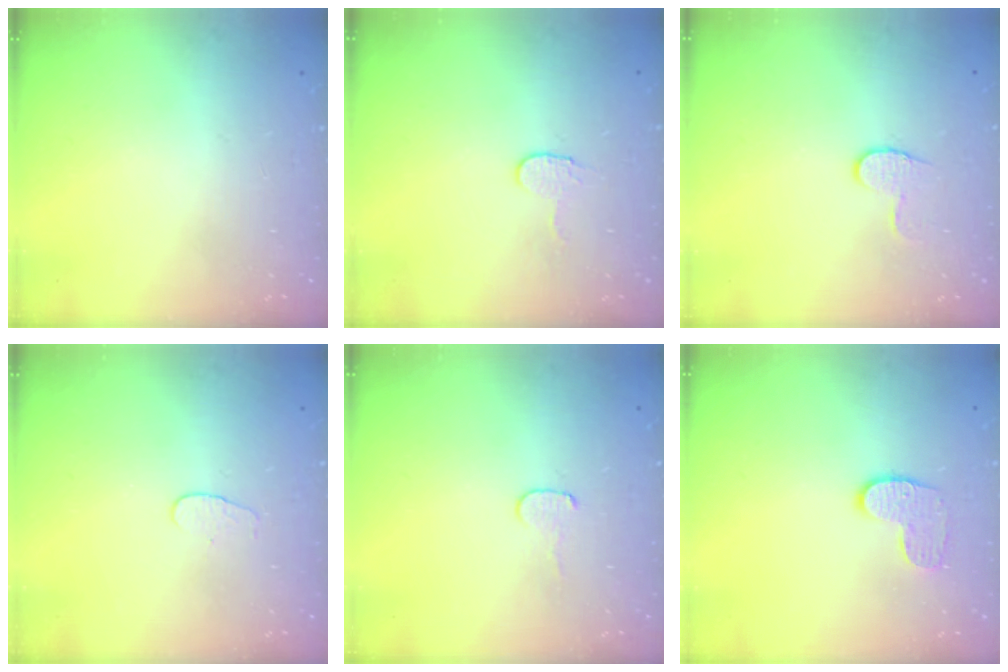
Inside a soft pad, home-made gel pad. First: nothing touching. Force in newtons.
{"total": 3.2, "press": 3.2, "slide": 0.3}
{"total": 6.3, "press": 6.3, "slide": 0.4}
{"total": 3.3, "press": 3.3, "slide": 0.3}
{"total": 4.1, "press": 4.1, "slide": 0.4}
{"total": 7.3, "press": 7.3, "slide": 0.2}